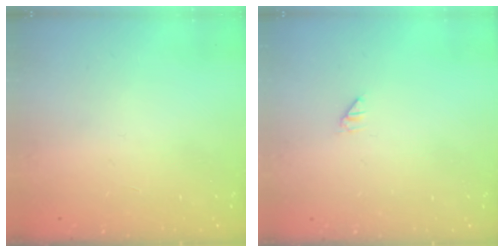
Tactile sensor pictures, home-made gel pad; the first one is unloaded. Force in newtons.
{"total": 0.0}